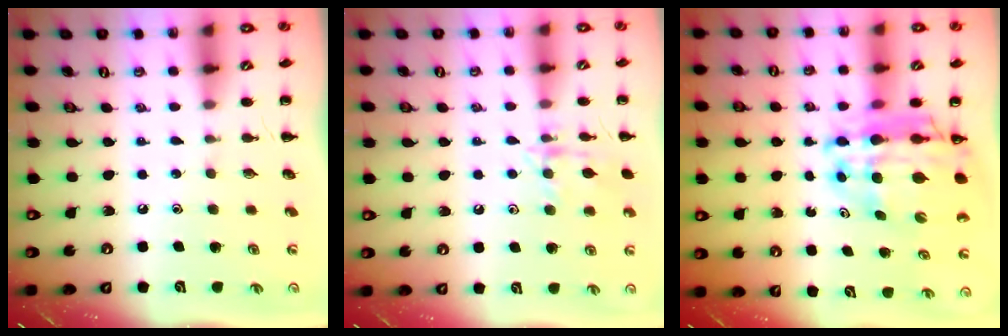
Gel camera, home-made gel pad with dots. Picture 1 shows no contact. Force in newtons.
{"total": 10.9, "press": 10.9, "slide": 0.7}
{"total": 15.1, "press": 14.6, "slide": 4.0}